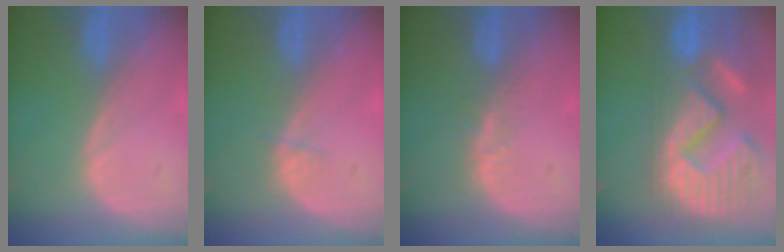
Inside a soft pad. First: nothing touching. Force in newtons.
{"total": 0.8, "press": 0.7, "slide": 0.4}
{"total": 2.4, "press": 1.8, "slide": 1.5}
{"total": 15.3, "press": 12.6, "slide": 8.7}